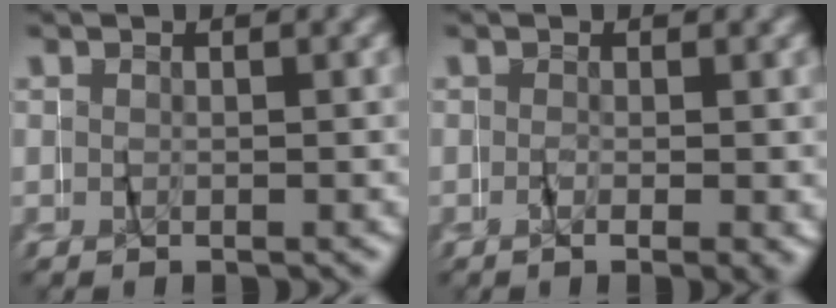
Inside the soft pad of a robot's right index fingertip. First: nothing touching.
{"total": 2.2, "force": [-0.5, 0.3, 2.1], "torque": [-0.031, -0.009, -0.004]}